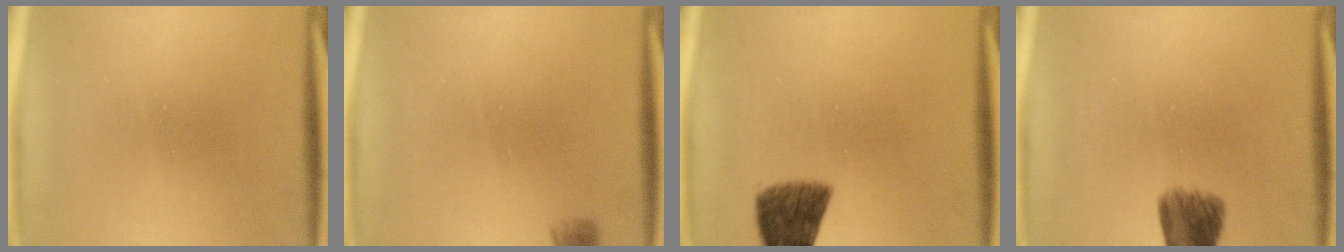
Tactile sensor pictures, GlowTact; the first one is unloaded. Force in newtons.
{"total": 2.9}
{"total": 7.8}
{"total": 6.4}